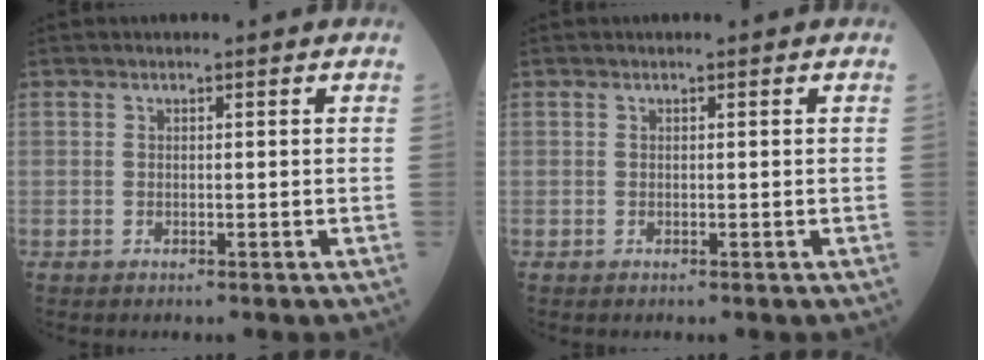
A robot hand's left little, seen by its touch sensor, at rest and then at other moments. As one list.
[{"total": 0.0}]